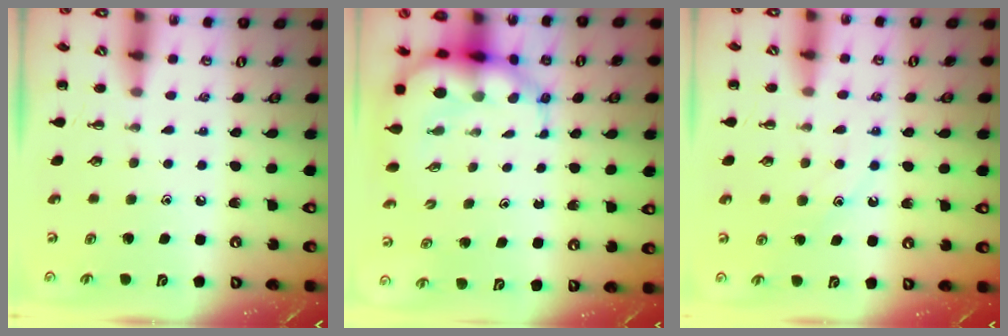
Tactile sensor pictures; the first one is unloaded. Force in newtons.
{"total": 8.7, "press": 8.3, "slide": 2.5}
{"total": 11.7, "press": 11.6, "slide": 1.0}